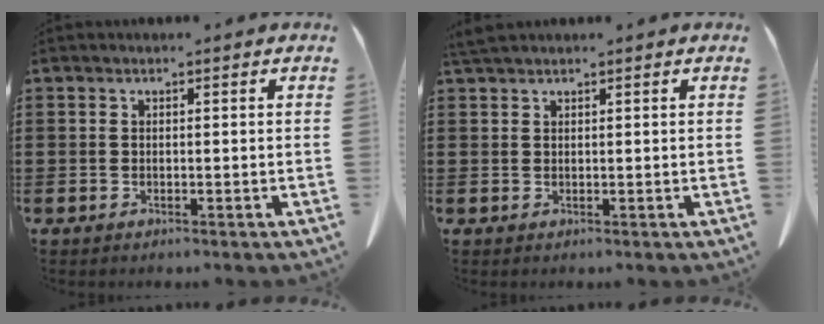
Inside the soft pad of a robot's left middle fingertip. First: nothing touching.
{"total": 1.6, "force": [1.5, 0.1, 0.7], "torque": [-0.016, -0.002, 0.029]}